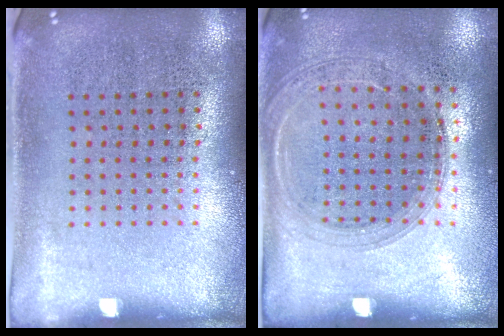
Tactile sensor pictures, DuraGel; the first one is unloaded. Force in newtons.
{"total": 1.5, "press": 1.4, "slide": 0.3}